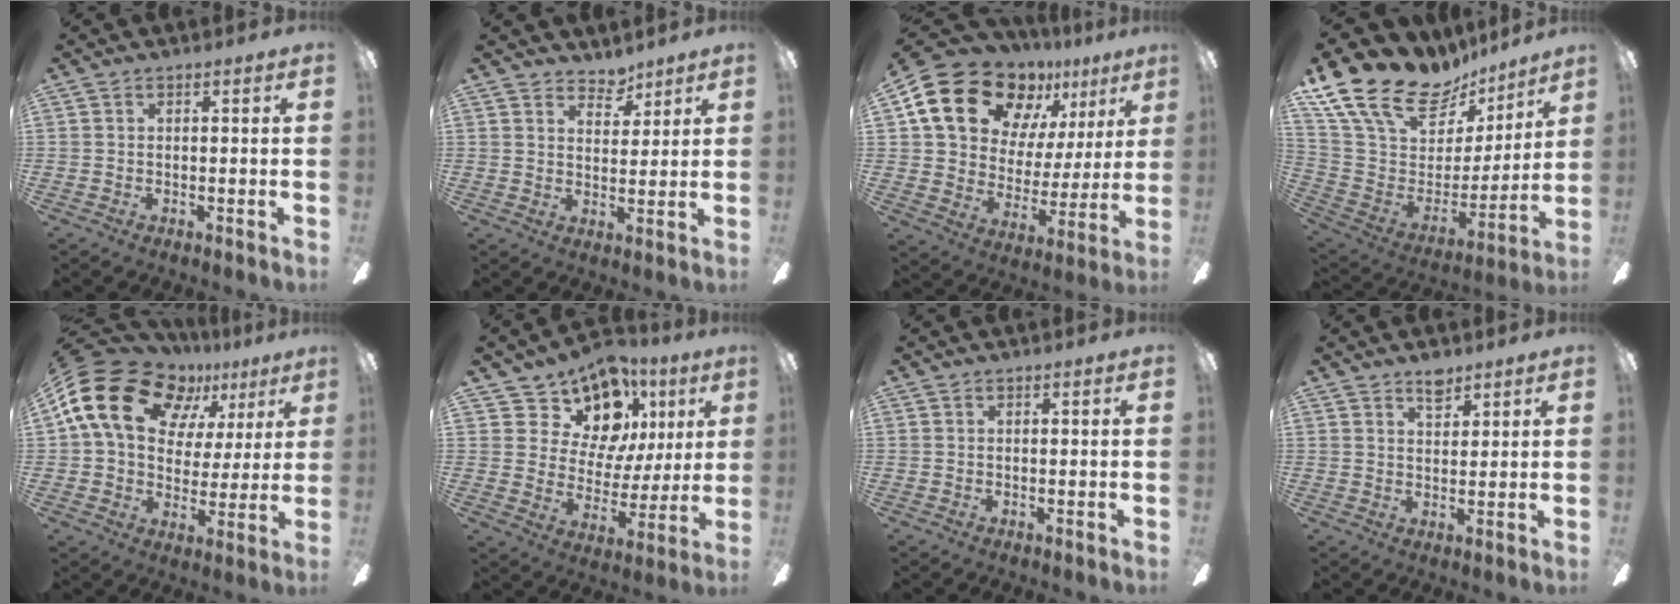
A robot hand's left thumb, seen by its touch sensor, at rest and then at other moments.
{"total": 4.8, "force": [4.3, 2.1, 0.9], "torque": [-0.007, -0.028, 0.077]}
{"total": 20.6, "force": [12.9, 13.3, 9.2], "torque": [-0.172, -0.065, 0.250]}
{"total": 22.6, "force": [16.4, 11.2, 10.9], "torque": [-0.216, -0.117, 0.306]}
{"total": 18.3, "force": [8.8, 12.7, 9.8], "torque": [-0.190, -0.037, 0.165]}
{"total": 13.8, "force": [9.5, 8.5, 5.3], "torque": [-0.101, -0.065, 0.178]}
{"total": 0.0}
{"total": 4.6, "force": [3.7, 2.0, 1.9], "torque": [-0.012, -0.023, 0.062]}